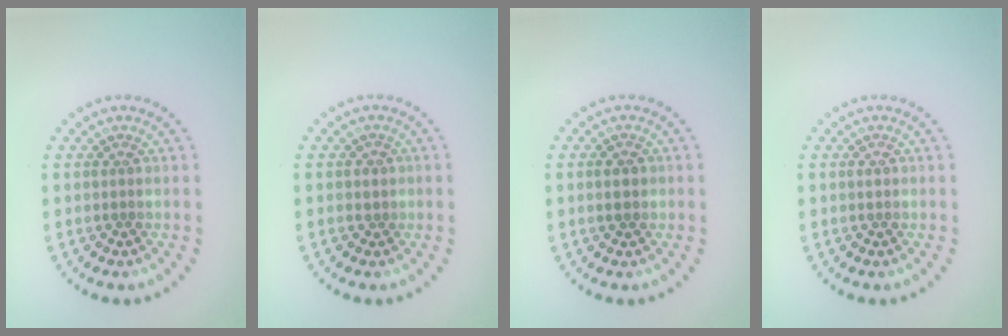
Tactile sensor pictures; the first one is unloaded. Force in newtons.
{"total": 0.5, "press": 0.3, "slide": 0.4}
{"total": 1.2, "press": 1.2, "slide": 0.2}
{"total": 0.7, "press": 0.7, "slide": 0.1}